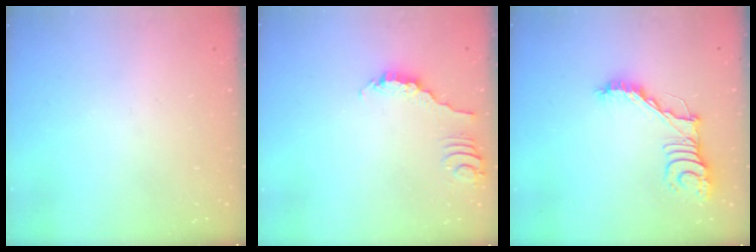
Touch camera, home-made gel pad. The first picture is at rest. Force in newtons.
{"total": 2.2, "press": 2.1, "slide": 0.3}
{"total": 13.1, "press": 13.1, "slide": 0.4}